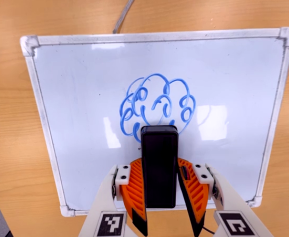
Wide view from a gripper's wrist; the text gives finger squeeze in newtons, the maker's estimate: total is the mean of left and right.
{"total": 5.3, "left": 4.5, "right": 6.1}